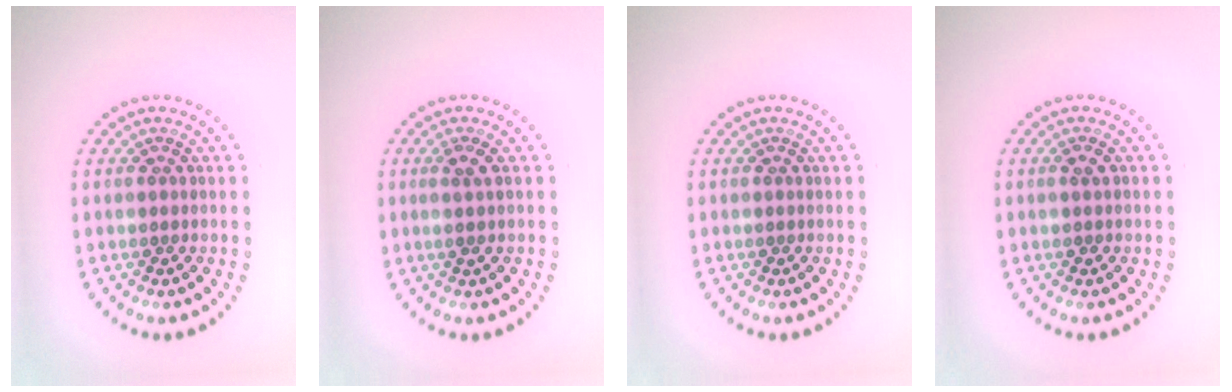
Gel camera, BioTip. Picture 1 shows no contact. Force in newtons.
{"total": 1.3, "press": 1.0, "slide": 0.7}
{"total": 0.0}
{"total": 0.8, "press": 0.8, "slide": 0.1}